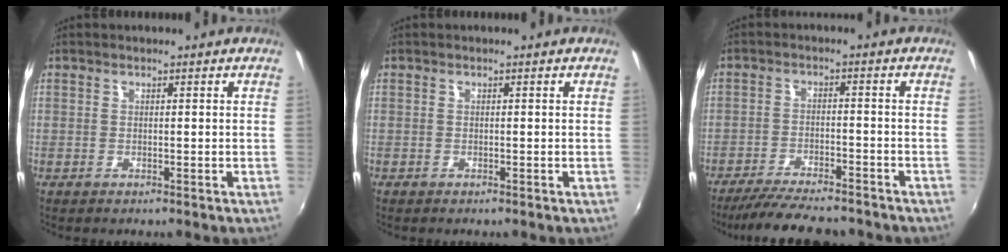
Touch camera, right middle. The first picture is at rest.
{"total": 0.0}
{"total": 12.9, "force": [-11.2, 2.6, 5.7], "torque": [-0.124, -0.017, -0.174]}